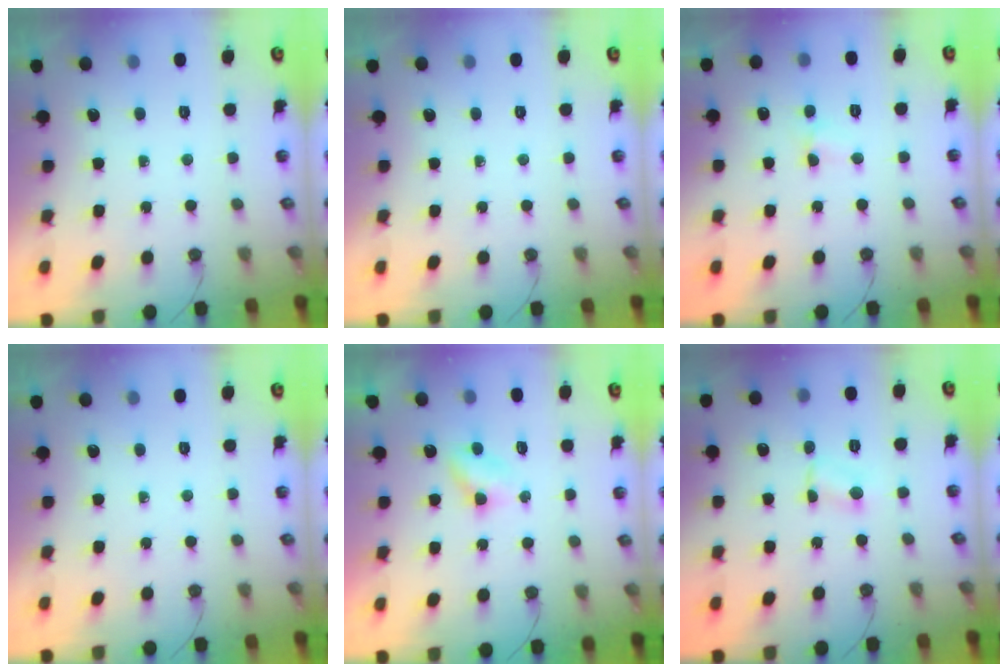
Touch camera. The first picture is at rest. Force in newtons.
{"total": 0.0}
{"total": 3.0, "press": 2.9, "slide": 0.4}
{"total": 0.0}
{"total": 3.3, "press": 3.3, "slide": 0.4}
{"total": 2.9, "press": 2.9, "slide": 0.6}